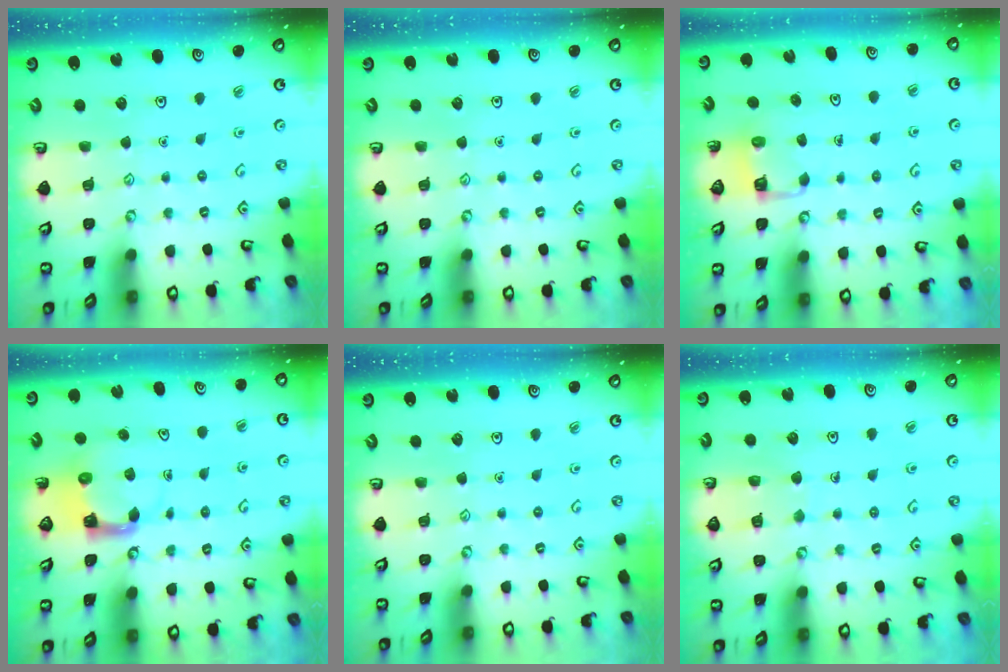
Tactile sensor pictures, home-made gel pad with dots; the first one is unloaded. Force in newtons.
{"total": 0.0}
{"total": 2.8, "press": 2.8, "slide": 0.2}
{"total": 3.7, "press": 3.6, "slide": 0.6}
{"total": 0.0}
{"total": 6.8, "press": 6.7, "slide": 0.6}